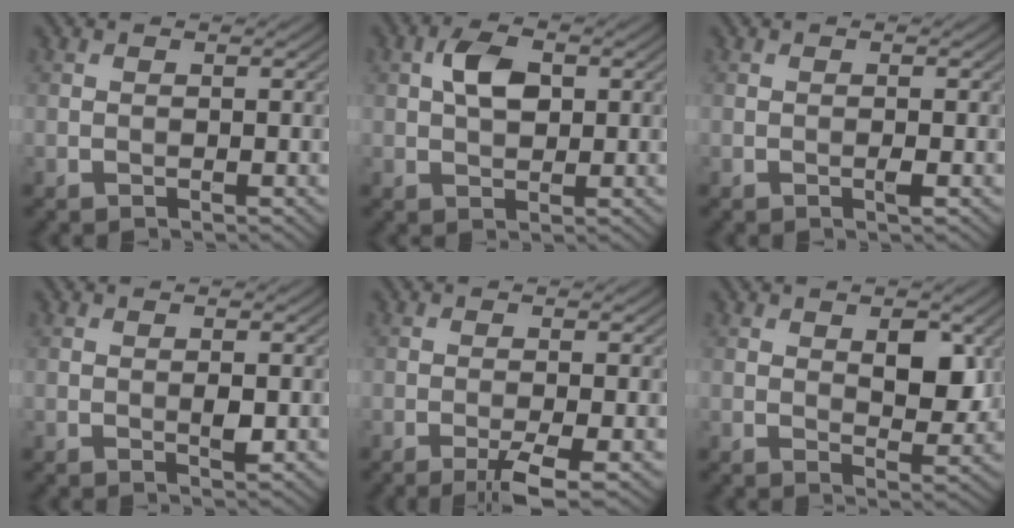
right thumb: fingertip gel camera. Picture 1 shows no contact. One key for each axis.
{"total": 4.4, "fx": 1.0, "fy": 2.6, "fz": 3.4, "tx": -0.070, "ty": 0.008, "tz": 0.013}
{"total": 0.8, "fx": -0.3, "fy": 0.0, "fz": 0.8, "tx": -0.015, "ty": 0.000, "tz": -0.007}
{"total": 1.3, "fx": 0.0, "fy": 0.4, "fz": 1.3, "tx": -0.025, "ty": -0.003, "tz": -0.001}
{"total": 3.4, "fx": -1.7, "fy": 0.2, "fz": 3.0, "tx": -0.053, "ty": 0.004, "tz": -0.037}
{"total": 5.6, "fx": 1.7, "fy": 2.9, "fz": 4.5, "tx": -0.070, "ty": -0.008, "tz": 0.032}